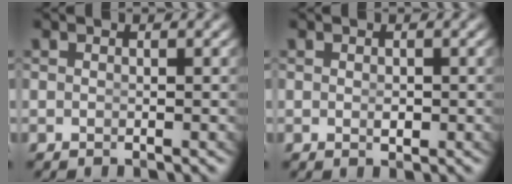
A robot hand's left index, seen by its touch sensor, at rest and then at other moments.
{"total": 0.6, "force": [-0.2, 0.2, 0.6], "torque": [-0.014, -0.013, 0.004]}